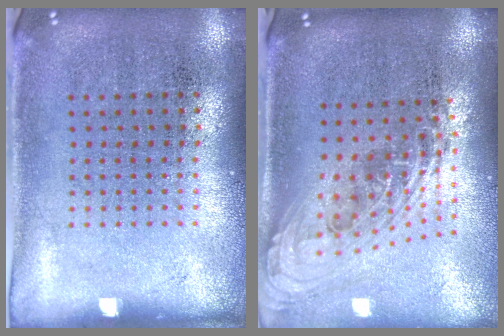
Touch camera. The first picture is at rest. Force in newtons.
{"total": 2.2, "press": 1.6, "slide": 1.5}